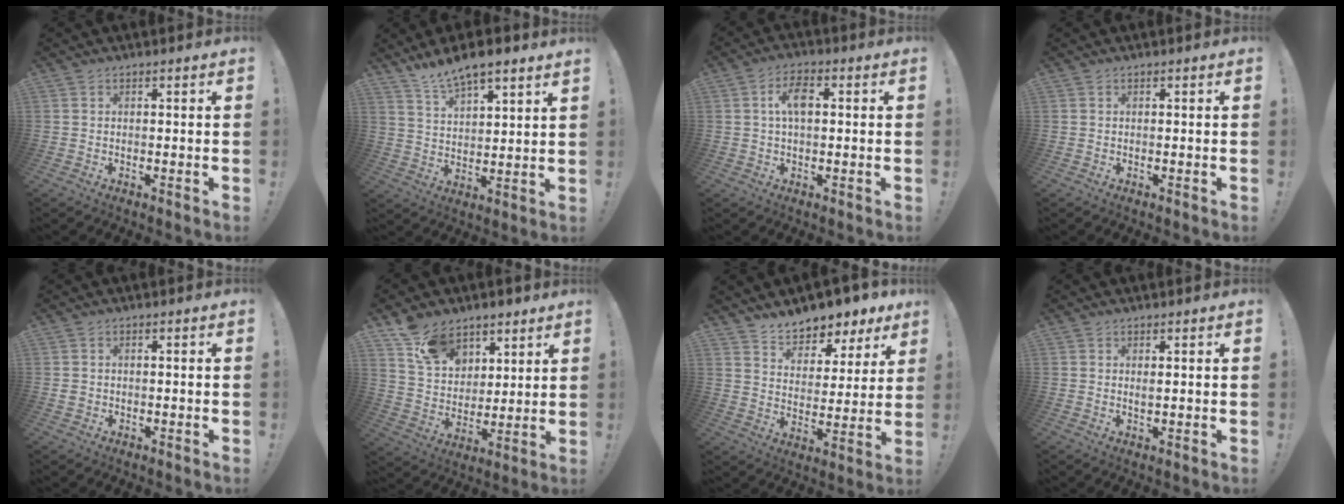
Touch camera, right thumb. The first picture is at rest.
{"total": 9.0, "force": [8.0, 2.0, 3.6], "torque": [-0.068, -0.055, 0.147]}
{"total": 6.1, "force": [1.0, 3.1, 5.2], "torque": [-0.081, 0.007, 0.013]}
{"total": 0.0}
{"total": 1.5, "force": [-0.2, 1.5, 0.5], "torque": [-0.006, 0.005, -0.004]}
{"total": 13.7, "force": [8.7, 9.4, 4.7], "torque": [-0.078, -0.050, 0.172]}
{"total": 8.4, "force": [7.8, 3.1, 1.3], "torque": [-0.026, -0.074, 0.142]}
{"total": 0.9, "force": [0.4, 0.4, 0.7], "torque": [-0.013, -0.001, 0.007]}